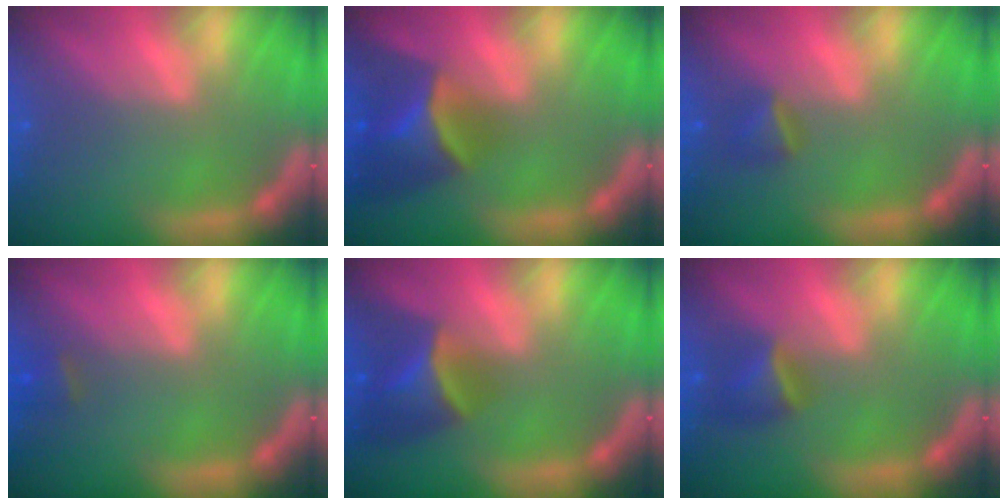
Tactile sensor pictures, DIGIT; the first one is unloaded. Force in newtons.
{"total": 6.5}
{"total": 1.9}
{"total": 1.4}
{"total": 5.5}
{"total": 2.9}